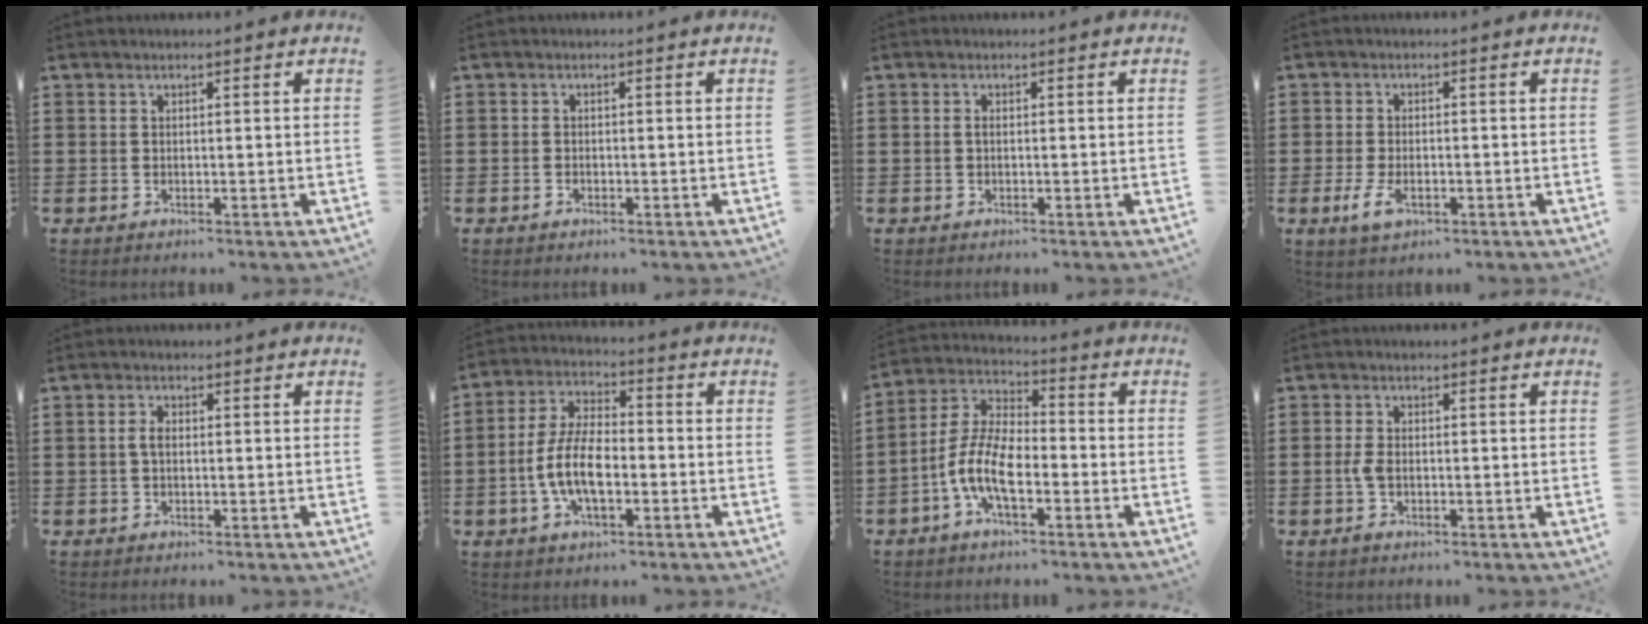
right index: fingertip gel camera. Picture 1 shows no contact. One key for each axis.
{"total": 0.6, "fx": -0.4, "fy": 0.2, "fz": 0.4, "tx": -0.010, "ty": -0.006, "tz": -0.007}
{"total": 0.7, "fx": -0.2, "fy": 0.2, "fz": 0.6, "tx": -0.014, "ty": -0.004, "tz": -0.002}
{"total": 4.1, "fx": -2.8, "fy": 1.9, "fz": 2.2, "tx": -0.053, "ty": 0.001, "tz": -0.056}
{"total": 2.0, "fx": -0.1, "fy": 1.0, "fz": 1.8, "tx": -0.042, "ty": 0.000, "tz": -0.006}
{"total": 8.8, "fx": -2.4, "fy": 4.0, "fz": 7.5, "tx": -0.174, "ty": -0.003, "tz": -0.051}
{"total": 9.2, "fx": -3.6, "fy": 3.9, "fz": 7.5, "tx": -0.188, "ty": -0.007, "tz": -0.075}
{"total": 2.5, "fx": -0.6, "fy": 1.2, "fz": 2.1, "tx": -0.048, "ty": -0.004, "tz": -0.013}